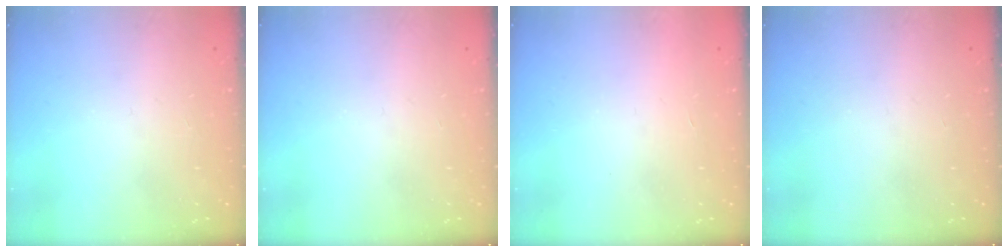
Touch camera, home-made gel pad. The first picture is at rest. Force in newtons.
{"total": 0.0}
{"total": 1.6, "press": 1.6, "slide": 0.1}
{"total": 0.0}